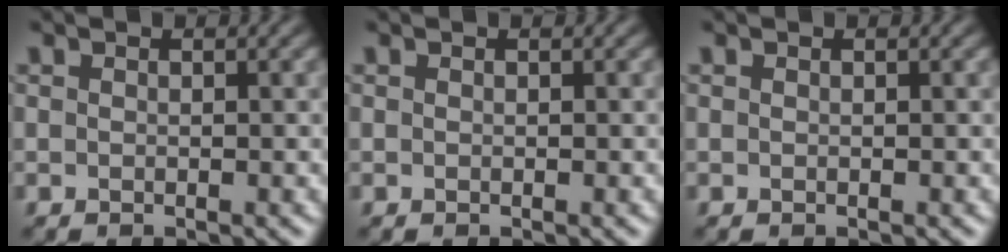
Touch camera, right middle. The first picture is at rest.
{"total": 0.0}
{"total": 0.0}